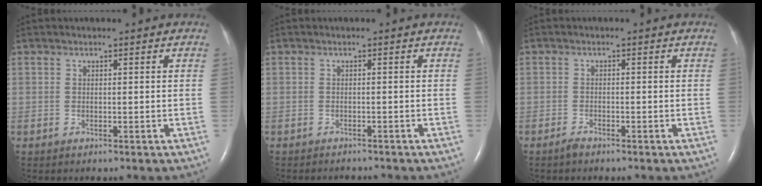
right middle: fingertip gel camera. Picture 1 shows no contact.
{"total": 2.6, "force": [-2.5, 0.4, 0.5], "torque": [-0.008, -0.007, -0.029]}
{"total": 1.3, "force": [-1.1, 0.2, 0.6], "torque": [-0.019, -0.003, -0.021]}